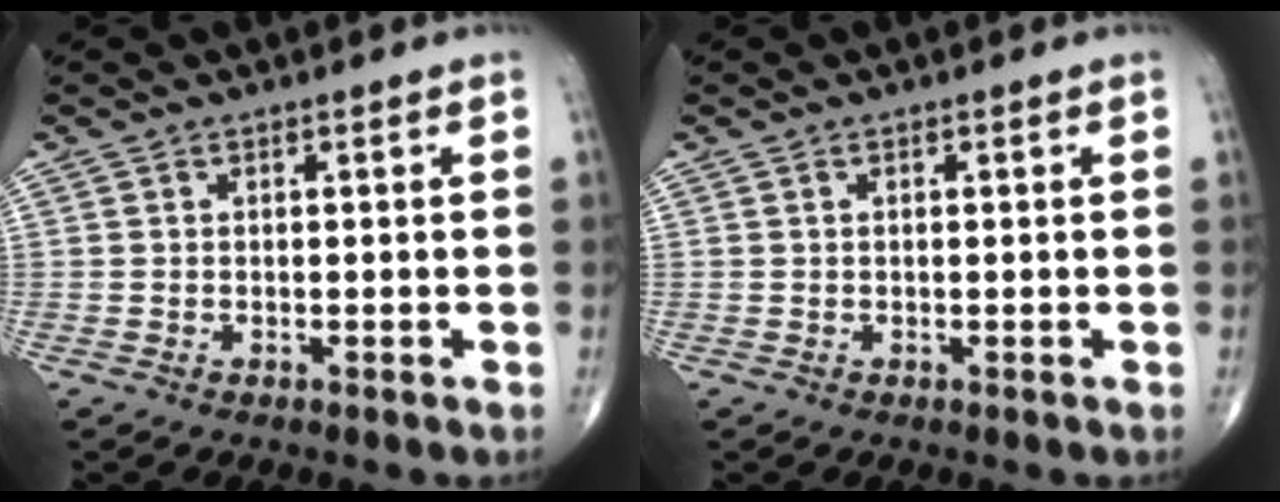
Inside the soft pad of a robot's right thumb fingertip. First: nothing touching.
{"total": 0.0}